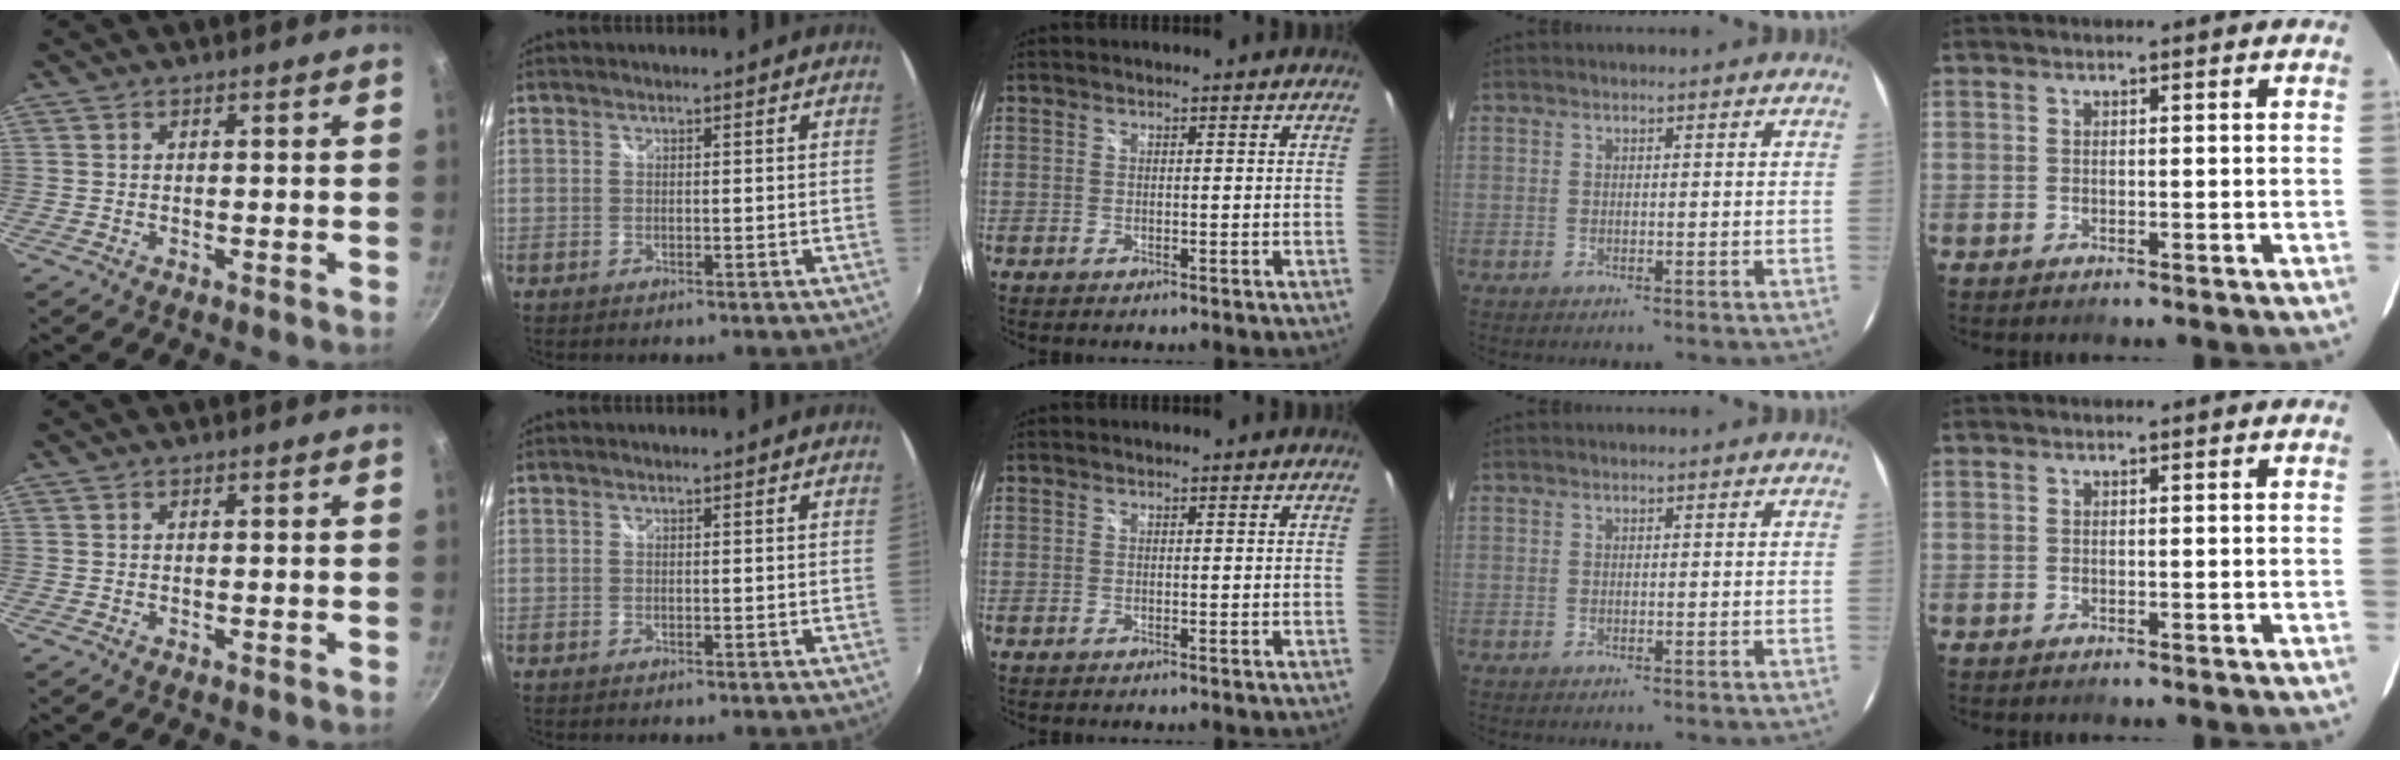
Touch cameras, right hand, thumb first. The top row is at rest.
{}